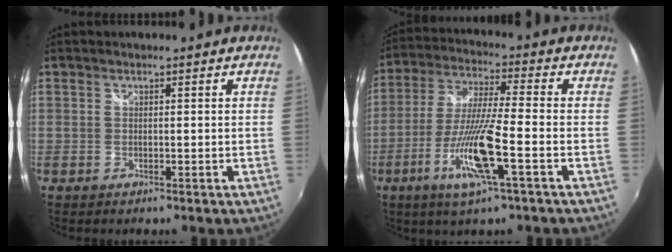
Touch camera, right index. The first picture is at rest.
{"total": 13.2, "force": [-5.3, 0.7, 12.1], "torque": [-0.254, -0.014, -0.102]}